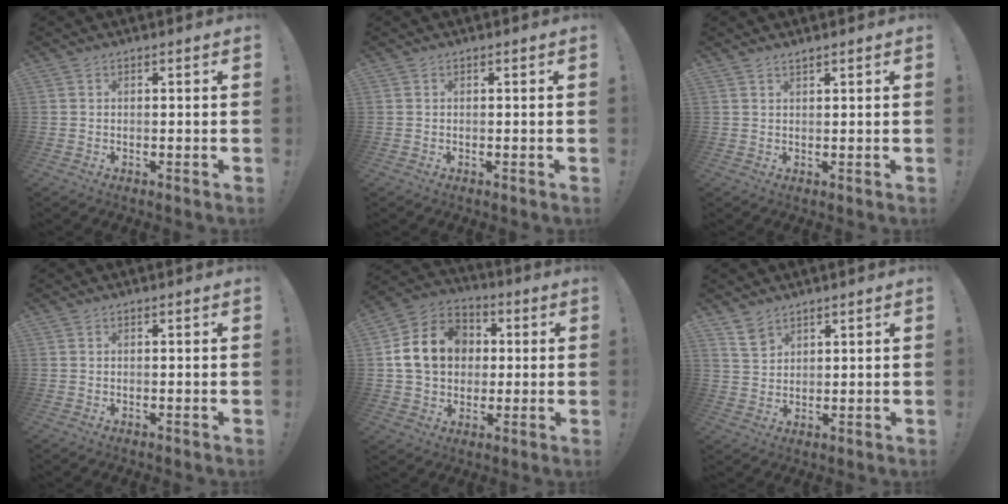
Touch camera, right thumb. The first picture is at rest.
{"total": 0.0}
{"total": 1.2, "force": [1.1, 0.1, 0.6], "torque": [-0.009, -0.003, 0.019]}
{"total": 0.0}
{"total": 15.9, "force": [2.3, 12.9, 8.9], "torque": [-0.140, 0.013, 0.054]}
{"total": 5.3, "force": [3.8, 3.2, 1.7], "torque": [-0.022, -0.023, 0.072]}